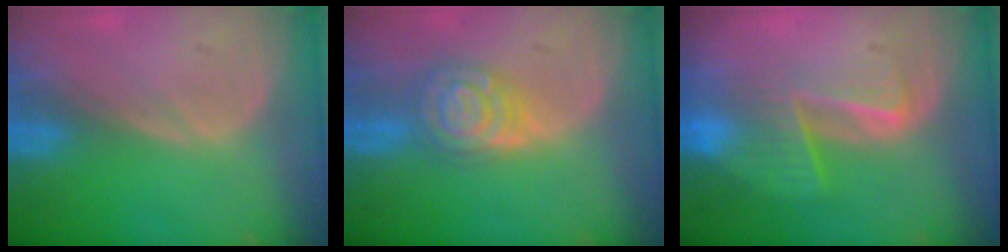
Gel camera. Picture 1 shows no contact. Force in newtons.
{"total": 6.6, "press": 6.5, "slide": 0.5}
{"total": 6.9, "press": 6.0, "slide": 3.5}